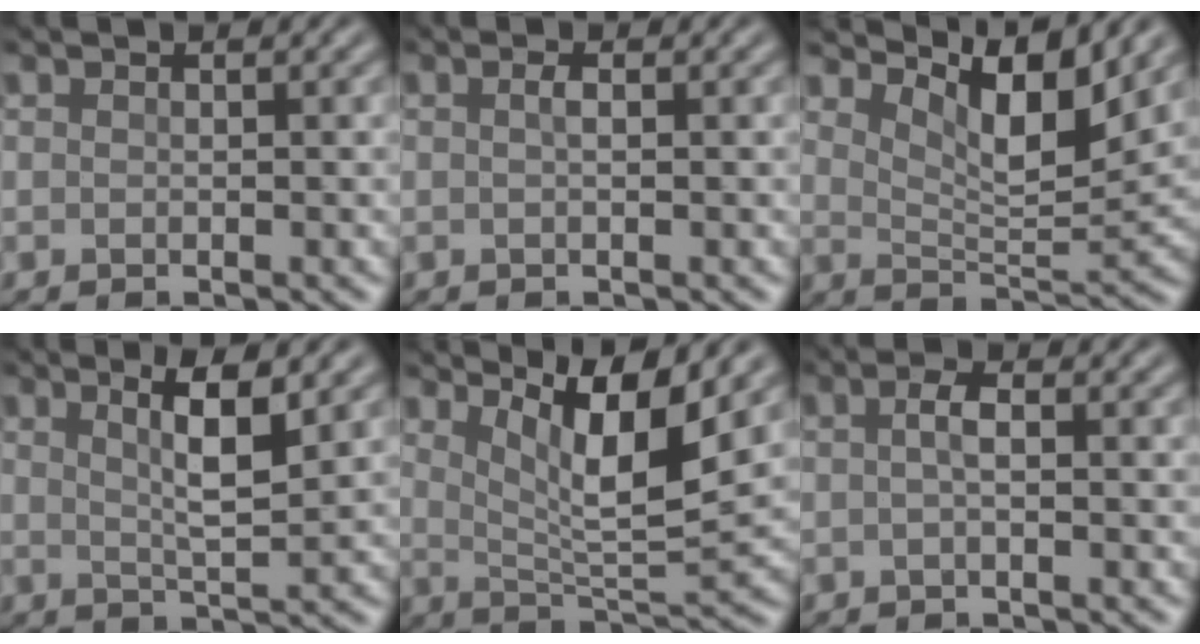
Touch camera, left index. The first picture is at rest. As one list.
[{"total": 0.7, "force": [-0.2, 0.2, 0.6], "torque": [-0.016, 0.001, -0.002]}, {"total": 6.7, "force": [4.3, 1.9, 4.7], "torque": [-0.082, -0.008, 0.072]}, {"total": 4.2, "force": [1.4, 0.8, 3.8], "torque": [-0.062, -0.006, 0.025]}, {"total": 7.5, "force": [4.0, 1.6, 6.2], "torque": [-0.105, -0.010, 0.076]}, {"total": 1.5, "force": [-0.3, 0.5, 1.3], "torque": [-0.030, 0.003, -0.008]}]